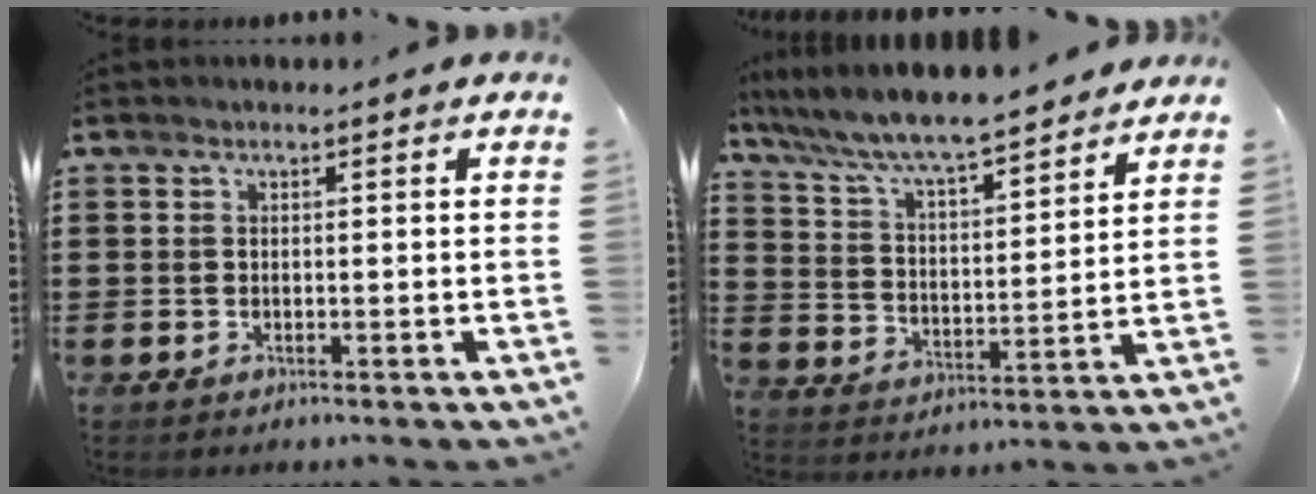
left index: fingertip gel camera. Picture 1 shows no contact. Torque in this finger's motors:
{"motor_torque": [2.14, 0.00, 0.43, 0.21]}